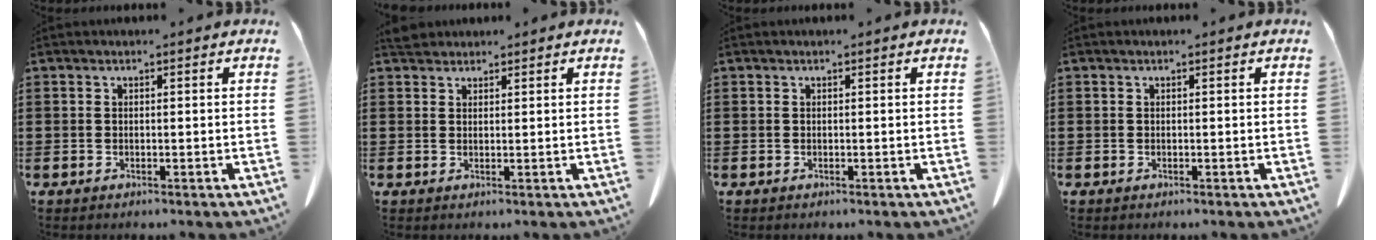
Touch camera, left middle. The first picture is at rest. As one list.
[{"total": 2.0, "force": [1.9, 0.7, 0.4], "torque": [-0.016, 0.002, 0.038]}, {"total": 0.0}, {"total": 0.0}]